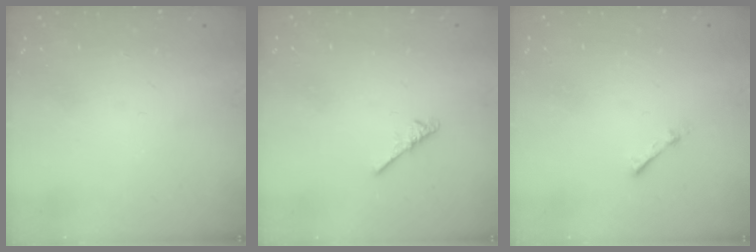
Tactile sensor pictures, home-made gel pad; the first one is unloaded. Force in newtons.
{"total": 2.6, "press": 2.5, "slide": 0.5}
{"total": 1.7, "press": 1.7, "slide": 0.2}